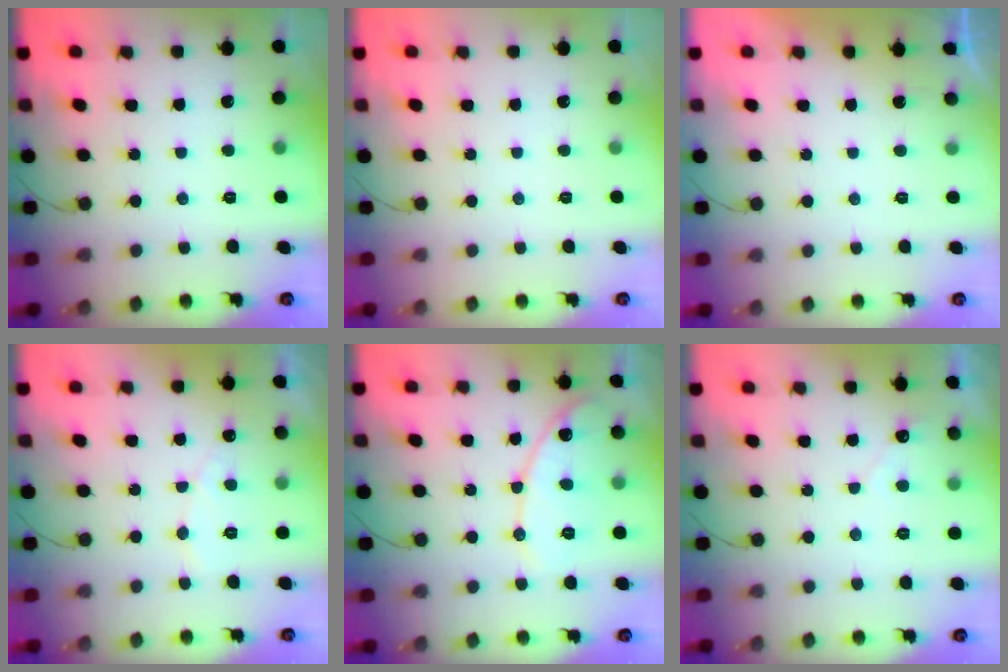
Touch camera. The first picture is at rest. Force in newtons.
{"total": 0.0}
{"total": 1.0, "press": 0.9, "slide": 0.3}
{"total": 6.3, "press": 6.3, "slide": 0.3}
{"total": 11.3, "press": 11.3, "slide": 0.9}
{"total": 2.8, "press": 2.8, "slide": 0.2}